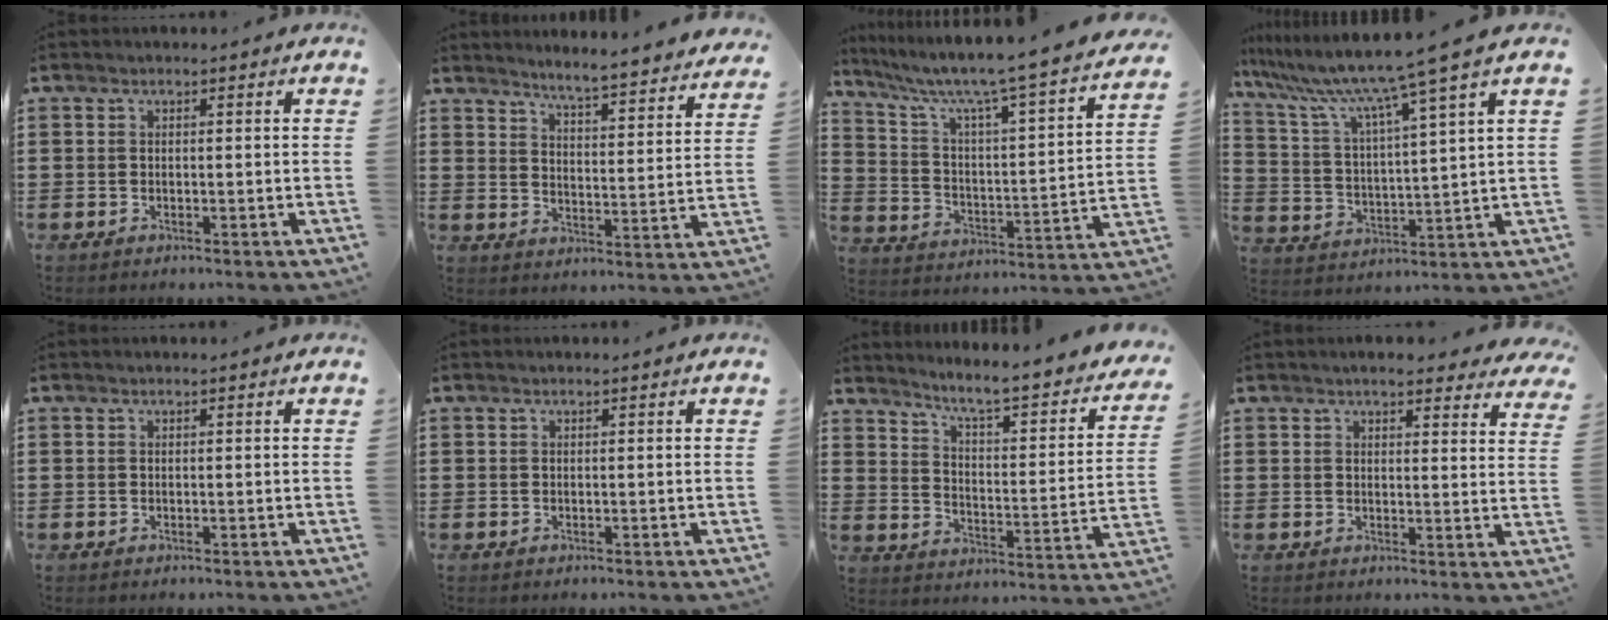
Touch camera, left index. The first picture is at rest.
{"total": 4.5, "force": [4.3, -1.0, 0.6], "torque": [-0.034, -0.039, 0.069]}
{"total": 6.3, "force": [5.2, -0.2, 3.5], "torque": [-0.093, -0.054, 0.076]}
{"total": 9.3, "force": [7.3, -1.2, 5.5], "torque": [-0.138, -0.049, 0.111]}
{"total": 0.0}
{"total": 0.0}
{"total": 5.5, "force": [4.7, -0.4, 2.9], "torque": [-0.070, -0.046, 0.065]}
{"total": 4.1, "force": [3.8, 0.3, 1.5], "torque": [-0.033, -0.011, 0.068]}